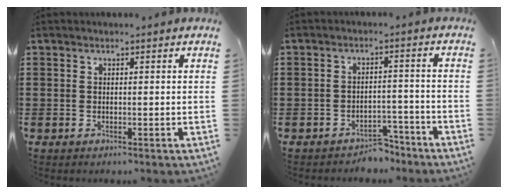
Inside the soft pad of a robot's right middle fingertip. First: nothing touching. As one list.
[{"total": 3.5, "force": [-3.4, 0.7, 0.2], "torque": [-0.008, 0.004, -0.070]}]